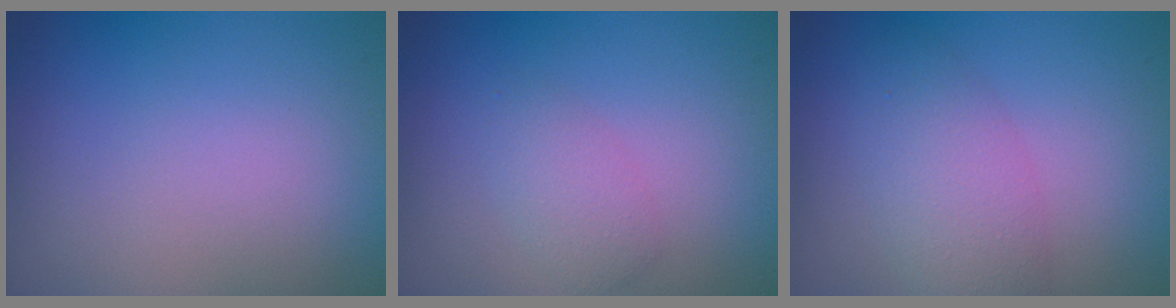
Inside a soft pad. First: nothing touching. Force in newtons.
{"total": 2.0, "press": 2.0, "slide": 0.0}
{"total": 4.1, "press": 4.1, "slide": 0.2}